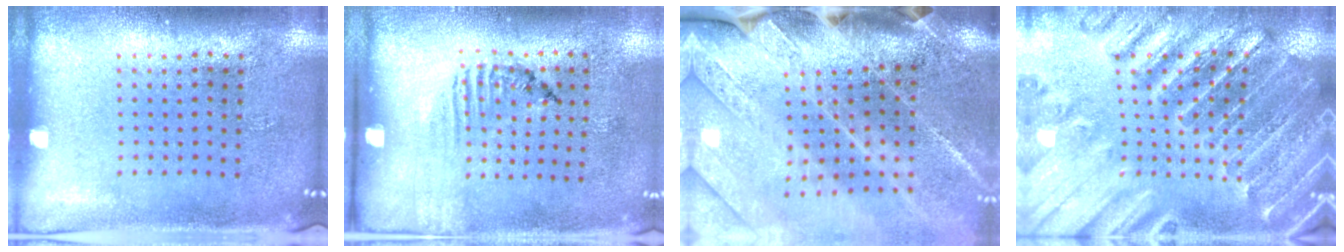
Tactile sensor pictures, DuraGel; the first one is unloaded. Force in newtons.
{"total": 1.6, "press": 1.1, "slide": 1.2}
{"total": 3.9, "press": 3.2, "slide": 2.2}
{"total": 2.7, "press": 2.7, "slide": 0.4}